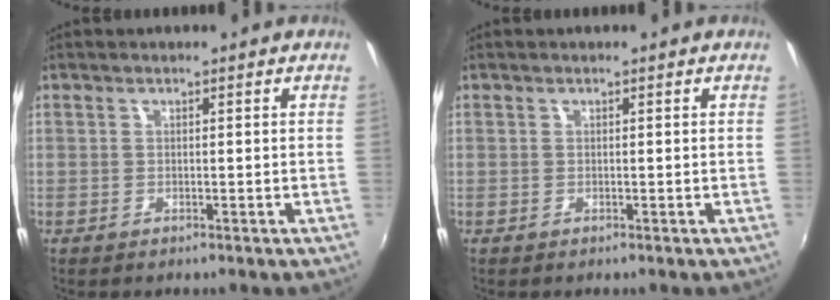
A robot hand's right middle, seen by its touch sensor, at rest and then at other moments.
{"total": 0.0}